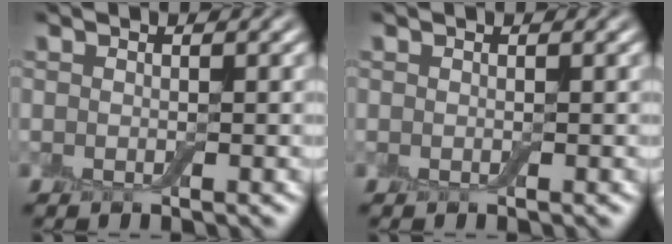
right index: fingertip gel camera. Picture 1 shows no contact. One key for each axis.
{"total": 0.0}